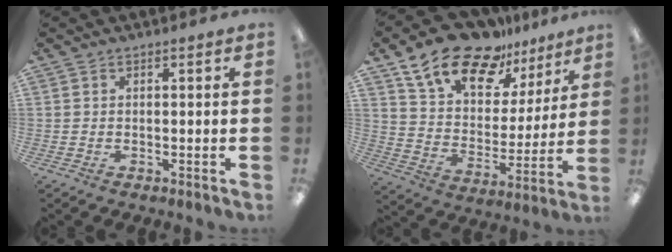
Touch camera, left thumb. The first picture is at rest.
{"total": 18.8, "force": [14.0, 9.3, 8.3], "torque": [-0.153, -0.087, 0.250]}